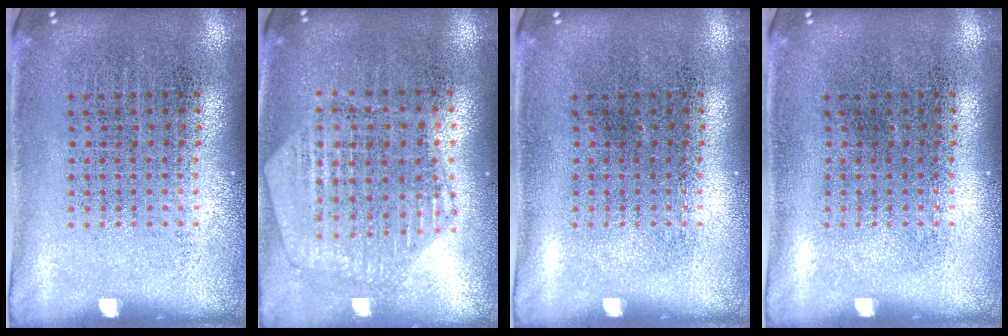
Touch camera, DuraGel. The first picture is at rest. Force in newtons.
{"total": 1.3, "press": 1.2, "slide": 0.2}
{"total": 0.0}
{"total": 0.0}